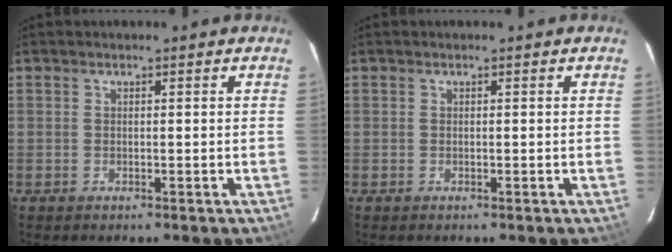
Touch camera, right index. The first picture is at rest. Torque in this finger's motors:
{"motor_torque": [0.00, 0.00, -0.01, -0.01]}